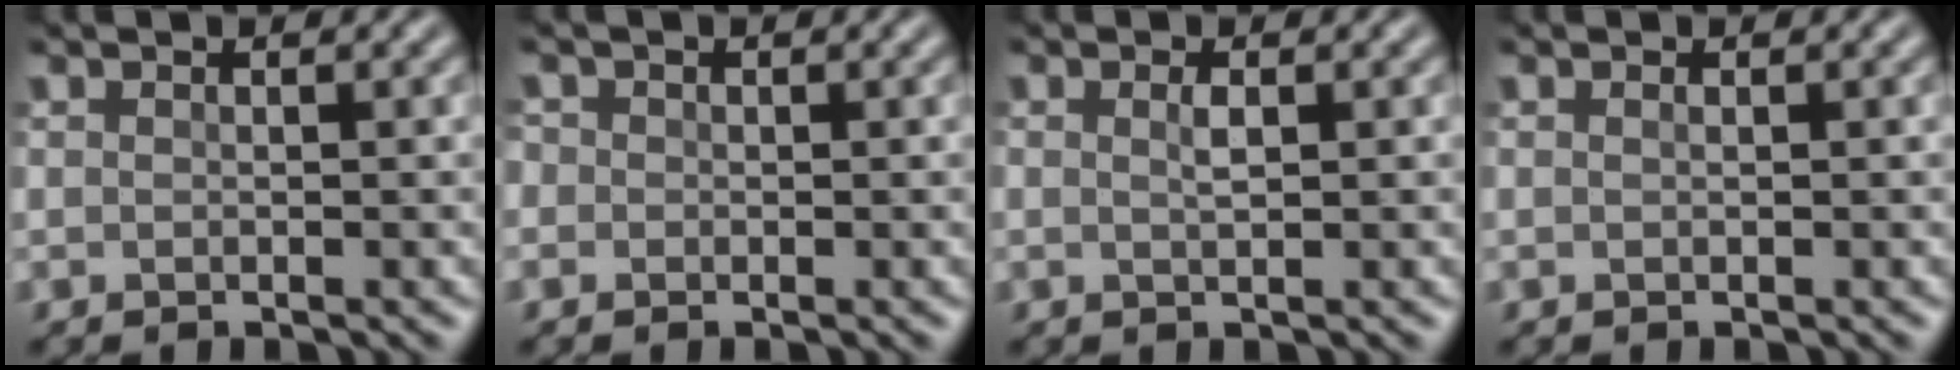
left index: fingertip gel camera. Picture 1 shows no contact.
{"total": 0.9, "force": [-0.3, 0.9, 0.0], "torque": [0.000, 0.001, -0.007]}
{"total": 0.7, "force": [-0.1, 0.2, 0.7], "torque": [-0.016, -0.001, 0.000]}
{"total": 0.0}